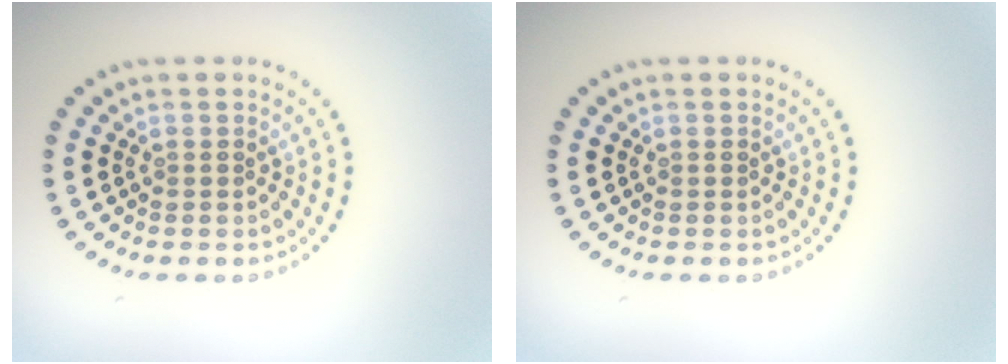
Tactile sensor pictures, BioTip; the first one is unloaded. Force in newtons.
{"total": 0.0}